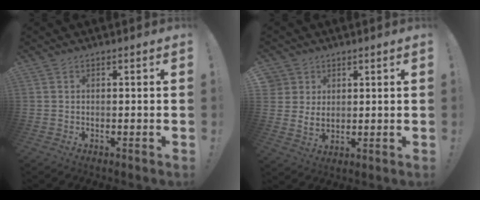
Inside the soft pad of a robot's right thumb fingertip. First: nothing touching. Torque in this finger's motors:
{"motor_torque": [0.57, 0.57, 0.65, 0.64, 0.08]}